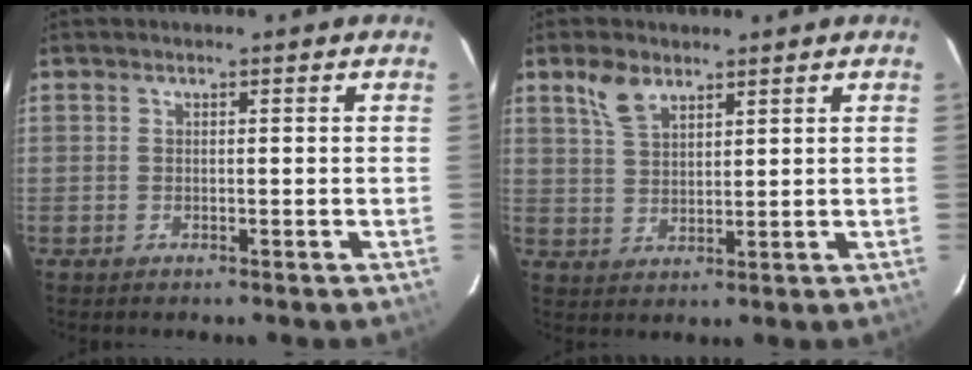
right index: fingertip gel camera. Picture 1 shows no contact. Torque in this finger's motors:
{"motor_torque": [0.11, 0.10, 0.08, 0.04]}